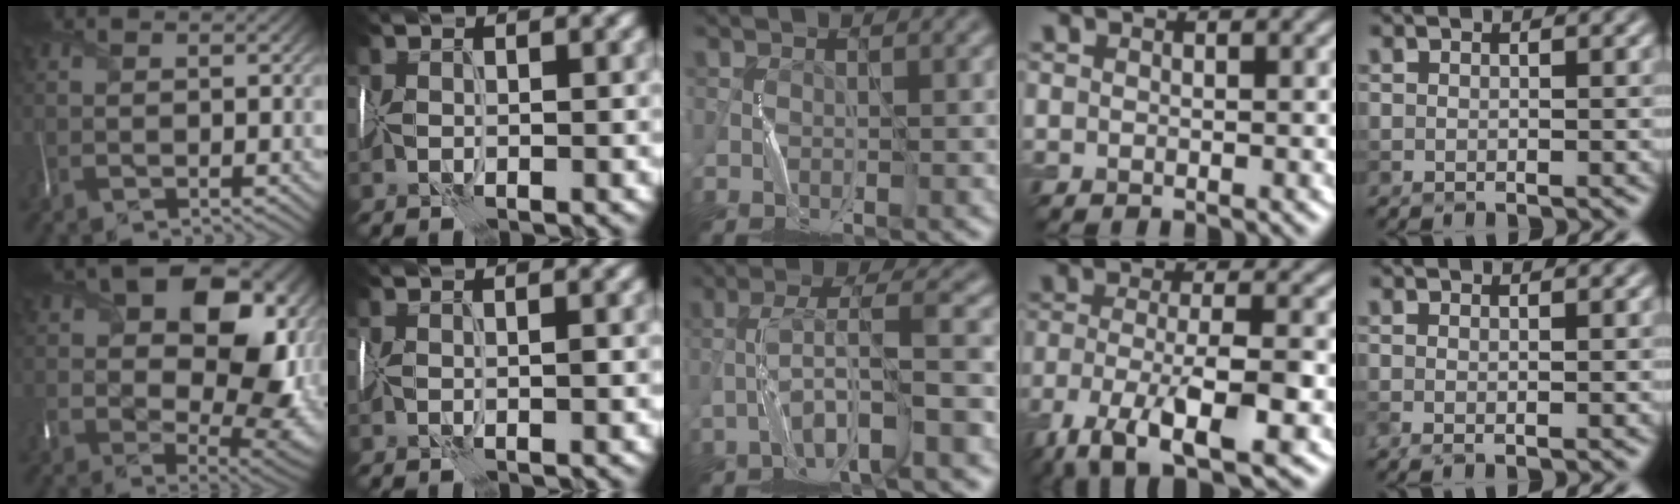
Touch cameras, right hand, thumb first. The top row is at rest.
{"thumb": {"total": 16.2, "force": [3.8, 10.3, 11.9], "torque": [-0.178, -0.012, 0.075]}, "index": {"total": 0.6, "force": [0.2, -0.3, 0.5], "torque": [-0.007, 0.001, 0.003]}, "middle": {"total": 6.0, "force": [-2.5, 0.8, 5.4], "torque": [-0.103, 0.020, -0.050]}, "ring": {"total": 9.4, "force": [-5.0, 2.8, 7.5], "torque": [-0.136, -0.008, -0.094]}, "little": {"total": 0.8, "force": [-0.3, 0.1, 0.8], "torque": [-0.017, -0.007, -0.011]}}